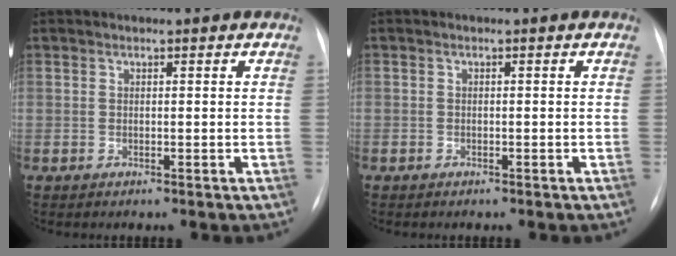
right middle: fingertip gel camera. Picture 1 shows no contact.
{"total": 0.6, "force": [-0.4, 0.5, 0.0], "torque": [-0.005, 0.003, -0.007]}